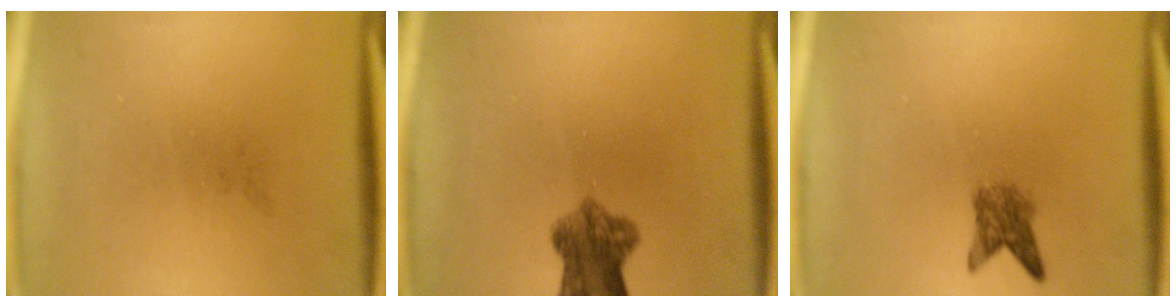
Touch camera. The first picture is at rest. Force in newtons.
{"total": 6.5}
{"total": 2.9}